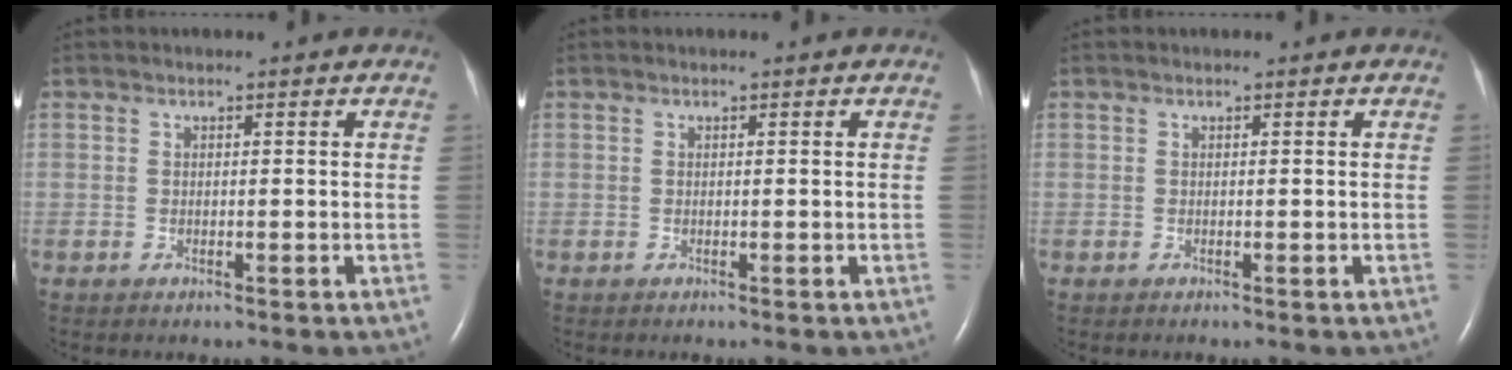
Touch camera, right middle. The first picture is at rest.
{"total": 0.0}
{"total": 0.0}